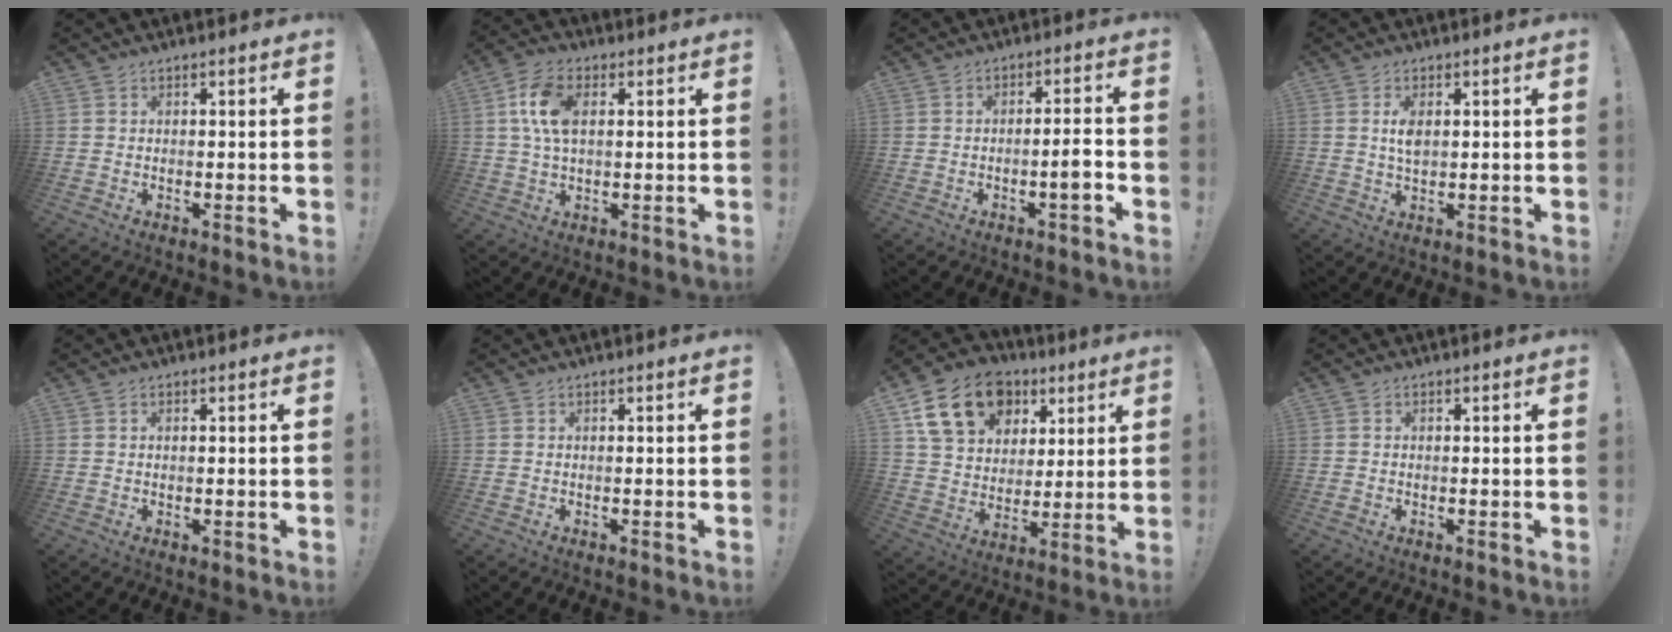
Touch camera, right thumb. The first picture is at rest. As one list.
[{"total": 10.6, "force": [2.5, 6.3, 8.1], "torque": [-0.158, 0.002, 0.045]}, {"total": 5.3, "force": [-2.0, 0.9, 4.8], "torque": [-0.067, 0.002, -0.034]}, {"total": 3.9, "force": [0.9, 1.9, 3.3], "torque": [-0.054, -0.003, 0.012]}, {"total": 0.7, "force": [0.4, 0.4, 0.4], "torque": [0.000, -0.002, 0.005]}, {"total": 0.0}, {"total": 18.5, "force": [8.9, 13.3, 9.4], "torque": [-0.146, -0.030, 0.172]}, {"total": 0.7, "force": [-0.2, 0.6, 0.2], "torque": [-0.003, 0.003, -0.004]}]